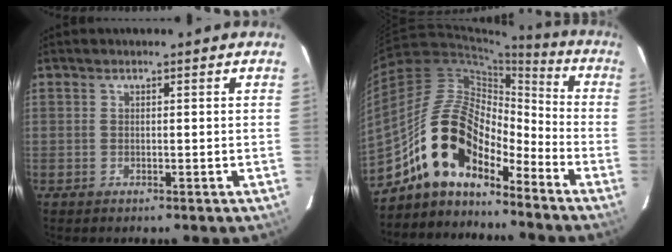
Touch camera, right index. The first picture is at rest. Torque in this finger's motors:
{"motor_torque": [0.92, -0.53, 1.05, 0.21]}